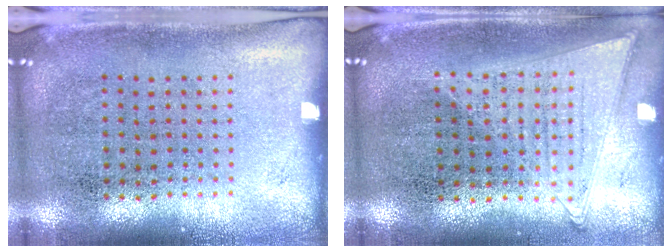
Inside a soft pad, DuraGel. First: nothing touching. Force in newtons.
{"total": 1.1, "press": 1.0, "slide": 0.3}